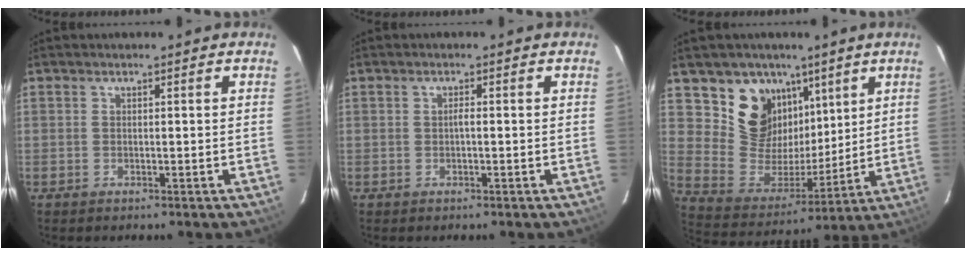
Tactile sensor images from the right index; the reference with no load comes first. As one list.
[{"total": 0.7, "force": [-0.2, 0.2, 0.6], "torque": [-0.009, 0.004, -0.004]}, {"total": 15.1, "force": [8.7, 11.1, 5.4], "torque": [-0.117, 0.001, 0.176]}]